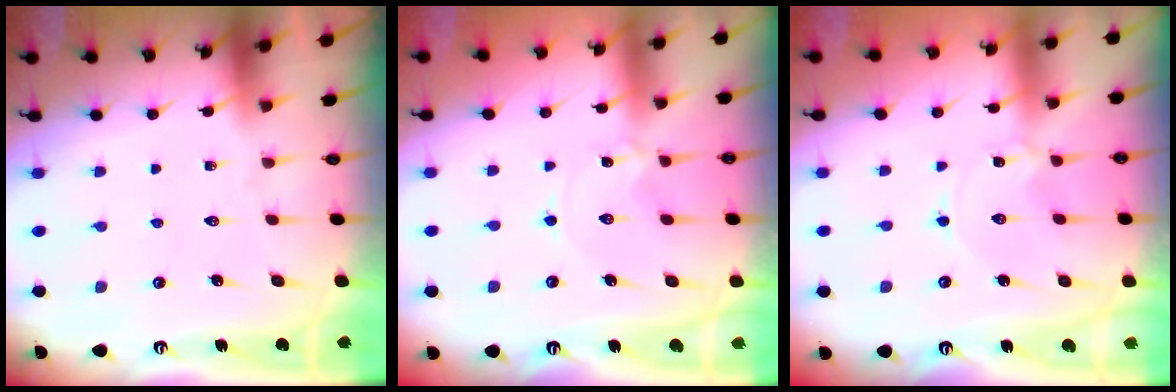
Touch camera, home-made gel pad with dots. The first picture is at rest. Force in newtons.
{"total": 1.5, "press": 1.5, "slide": 0.2}
{"total": 0.6, "press": 0.6, "slide": 0.1}